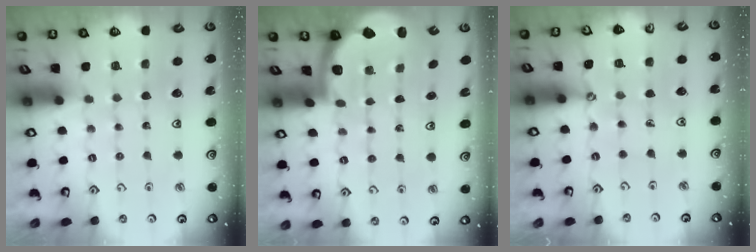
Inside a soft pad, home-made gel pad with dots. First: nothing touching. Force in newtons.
{"total": 1.9, "press": 1.8, "slide": 0.5}
{"total": 2.5, "press": 2.5, "slide": 0.2}